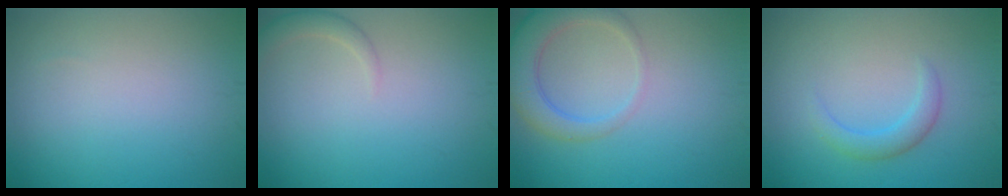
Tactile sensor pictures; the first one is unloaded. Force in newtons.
{"total": 1.6, "press": 1.6, "slide": 0.0}
{"total": 4.4, "press": 4.3, "slide": 0.6}
{"total": 2.0, "press": 2.0, "slide": 0.1}